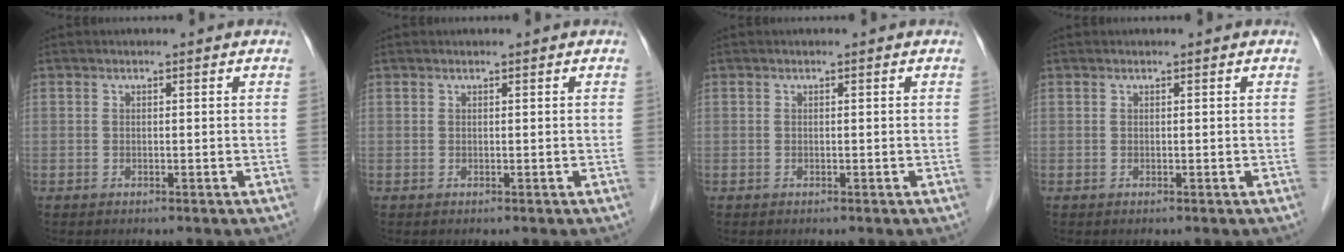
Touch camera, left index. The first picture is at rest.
{"total": 0.0}
{"total": 0.0}
{"total": 0.0}